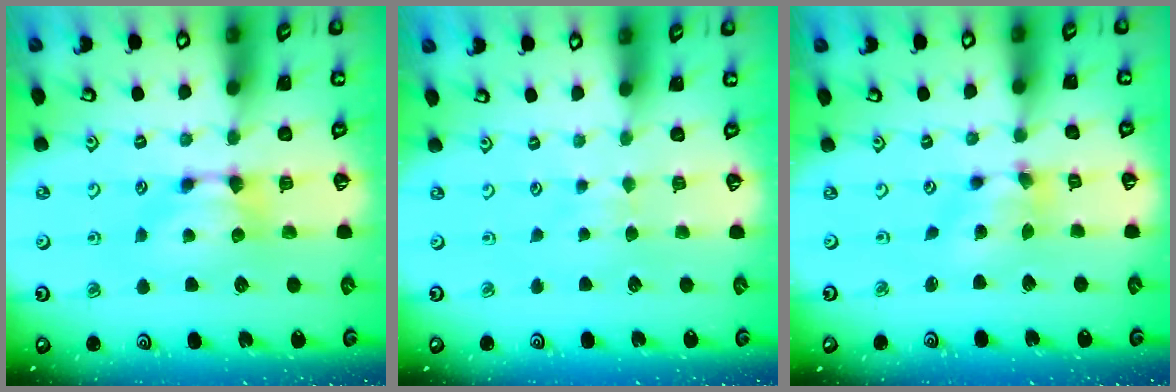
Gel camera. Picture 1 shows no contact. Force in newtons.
{"total": 2.6, "press": 2.6, "slide": 0.4}
{"total": 3.4, "press": 3.0, "slide": 1.6}